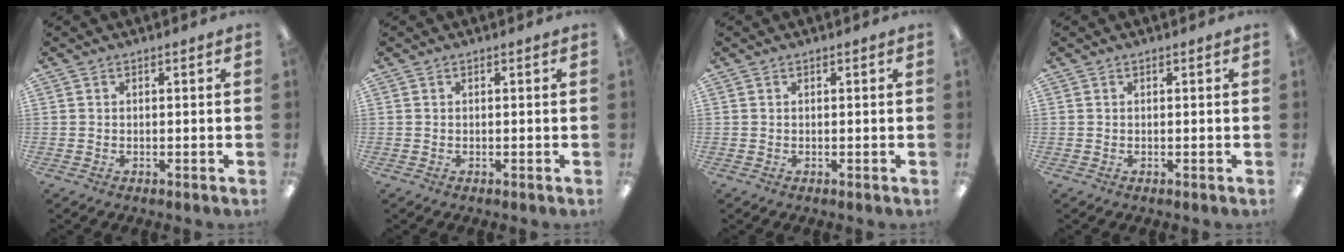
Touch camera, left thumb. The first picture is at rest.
{"total": 0.0}
{"total": 0.0}
{"total": 0.0}